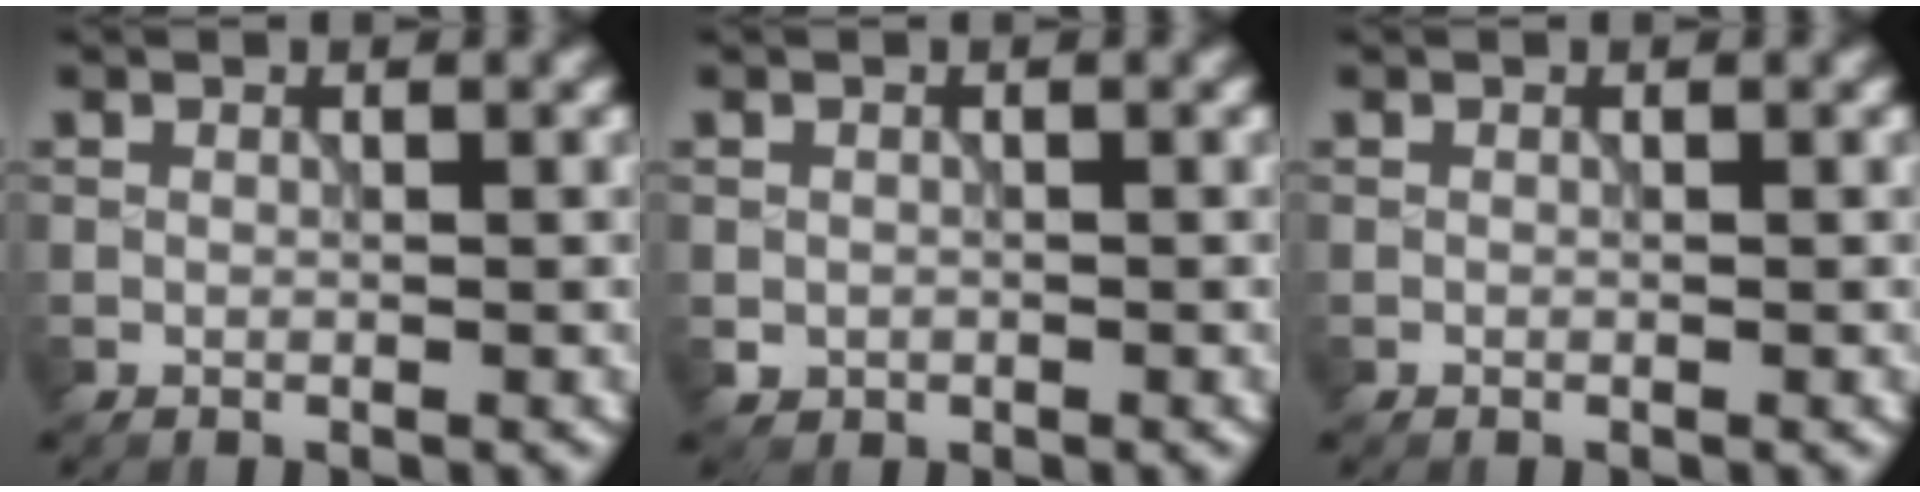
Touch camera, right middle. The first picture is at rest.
{"total": 0.9, "force": [-0.2, 0.8, 0.1], "torque": [0.005, -0.006, -0.006]}
{"total": 0.0}